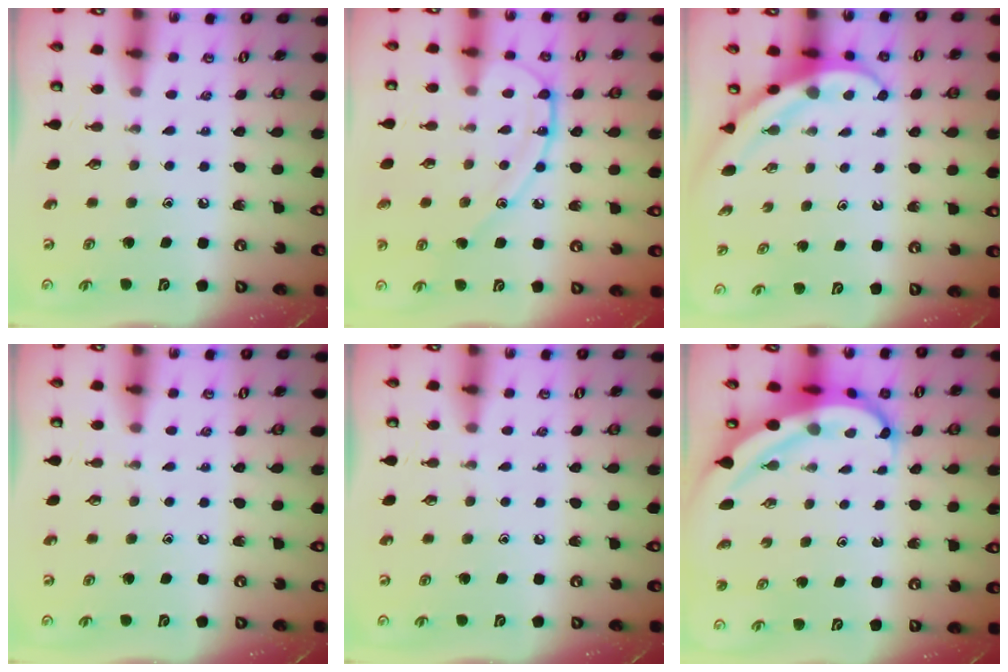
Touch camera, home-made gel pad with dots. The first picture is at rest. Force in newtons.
{"total": 10.6, "press": 10.6, "slide": 0.2}
{"total": 4.0, "press": 3.9, "slide": 0.4}
{"total": 0.0}
{"total": 0.0}
{"total": 7.6, "press": 7.5, "slide": 1.5}